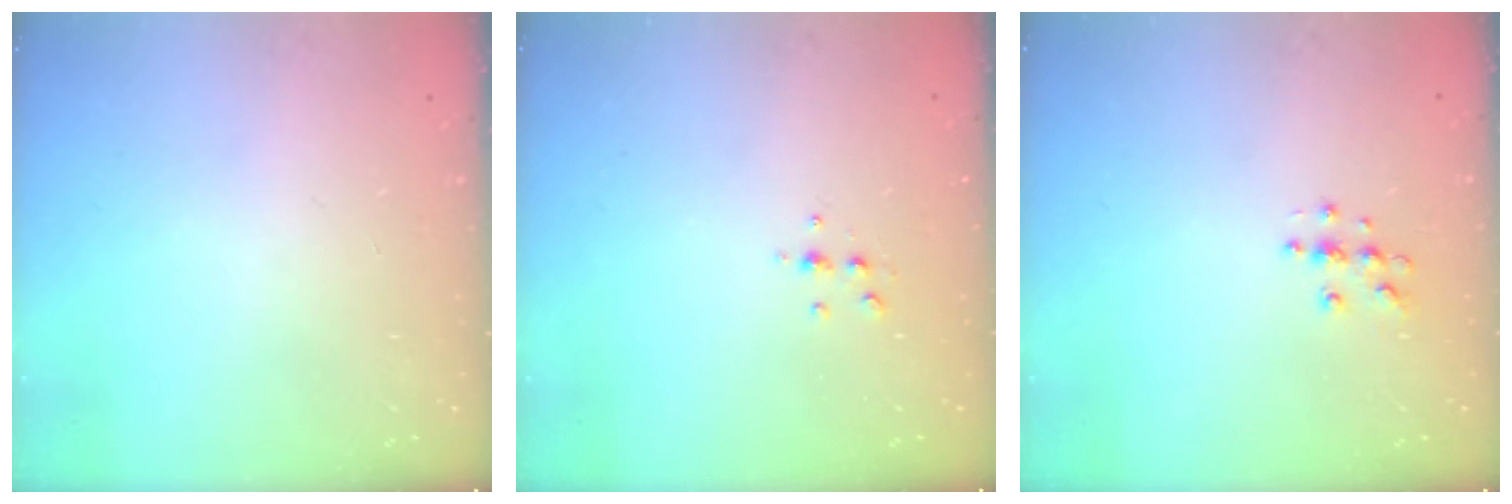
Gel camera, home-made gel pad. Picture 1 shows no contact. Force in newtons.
{"total": 5.3, "press": 5.2, "slide": 1.0}
{"total": 5.4, "press": 5.4, "slide": 0.6}